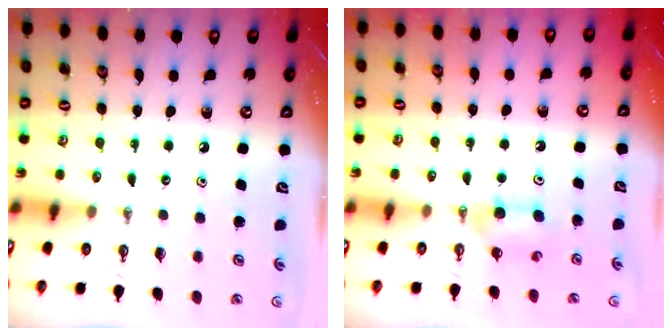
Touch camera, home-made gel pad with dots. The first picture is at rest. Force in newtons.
{"total": 5.9, "press": 2.9, "slide": 5.2}